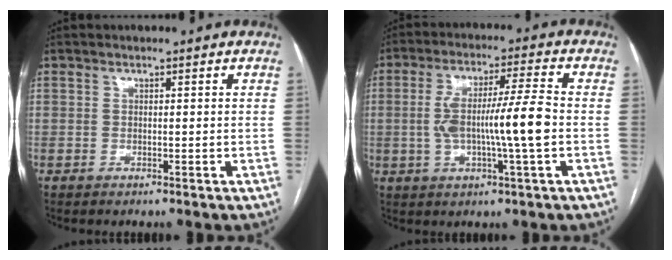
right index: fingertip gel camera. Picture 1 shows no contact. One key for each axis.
{"total": 10.8, "fx": -1.2, "fy": 0.1, "fz": 10.7, "tx": -0.198, "ty": 0.010, "tz": -0.023}